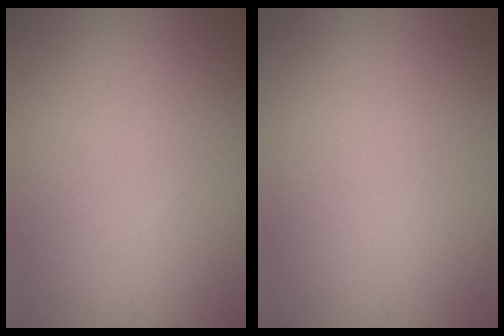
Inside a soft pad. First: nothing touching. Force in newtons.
{"total": 0.0}